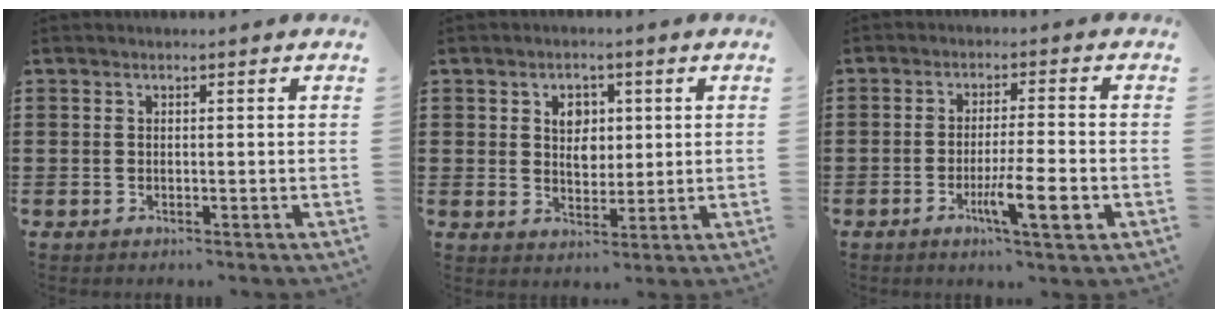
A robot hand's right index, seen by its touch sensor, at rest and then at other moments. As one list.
[{"total": 4.2, "force": [1.2, 3.0, 2.6], "torque": [-0.045, 0.007, 0.016]}, {"total": 7.7, "force": [-2.9, 0.9, 7.0], "torque": [-0.116, -0.006, -0.048]}]